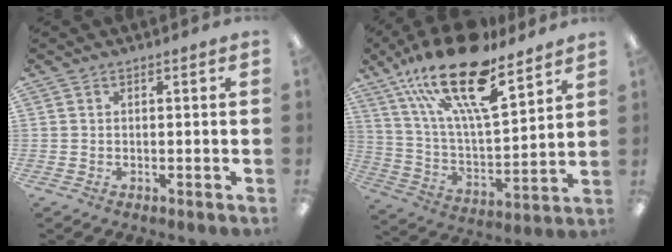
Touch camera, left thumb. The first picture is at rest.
{"total": 24.3, "force": [16.2, 8.2, 16.2], "torque": [-0.291, -0.092, 0.277]}